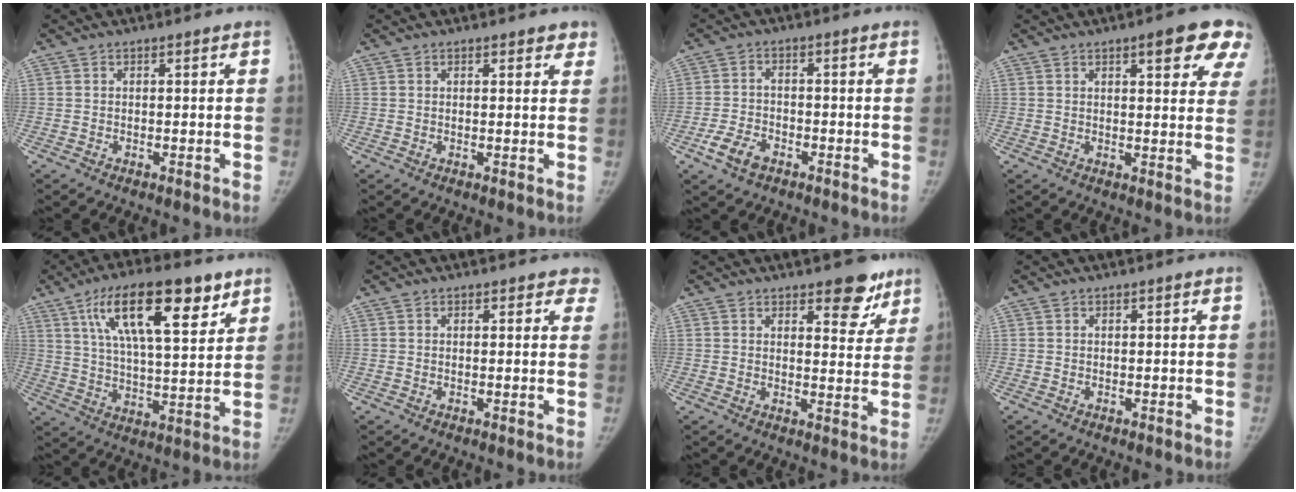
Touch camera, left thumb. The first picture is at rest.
{"total": 2.5, "force": [1.8, 1.1, 1.3], "torque": [0.011, -0.004, 0.016]}
{"total": 5.6, "force": [-3.2, 3.3, 3.2], "torque": [-0.063, 0.015, -0.057]}
{"total": 10.9, "force": [6.2, 3.3, 8.3], "torque": [-0.064, -0.021, 0.066]}
{"total": 19.4, "force": [10.1, 6.8, 15.1], "torque": [-0.226, -0.024, 0.174]}
{"total": 3.3, "force": [2.7, 1.6, 0.9], "torque": [0.029, -0.007, 0.014]}
{"total": 7.5, "force": [5.2, 3.3, 4.3], "torque": [-0.016, -0.031, 0.068]}
{"total": 0.0}